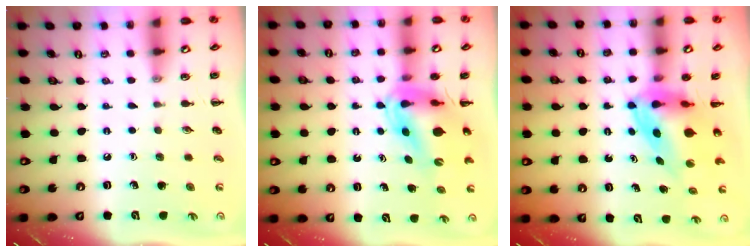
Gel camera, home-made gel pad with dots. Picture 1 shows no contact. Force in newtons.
{"total": 11.6, "press": 11.1, "slide": 3.5}
{"total": 7.3, "press": 7.2, "slide": 1.1}